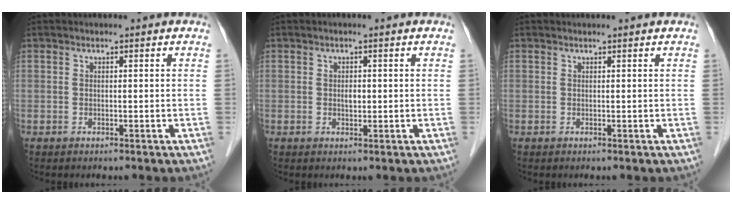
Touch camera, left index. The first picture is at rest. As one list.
[{"total": 1.2, "force": [0.1, 0.6, 1.0], "torque": [-0.018, 0.000, 0.003]}, {"total": 0.9, "force": [0.9, 0.0, 0.2], "torque": [-0.007, 0.008, 0.013]}]